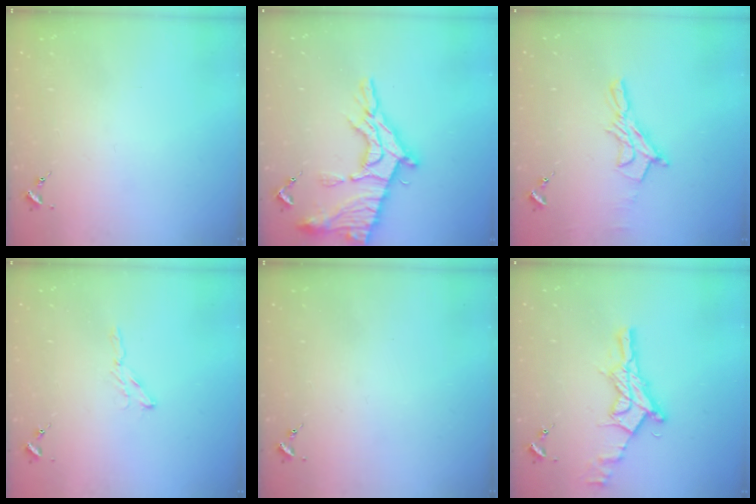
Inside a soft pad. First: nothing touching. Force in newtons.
{"total": 20.7, "press": 20.6, "slide": 2.0}
{"total": 10.8, "press": 10.8, "slide": 0.7}
{"total": 3.4, "press": 3.4, "slide": 0.4}
{"total": 0.0}
{"total": 15.5, "press": 15.5, "slide": 1.2}